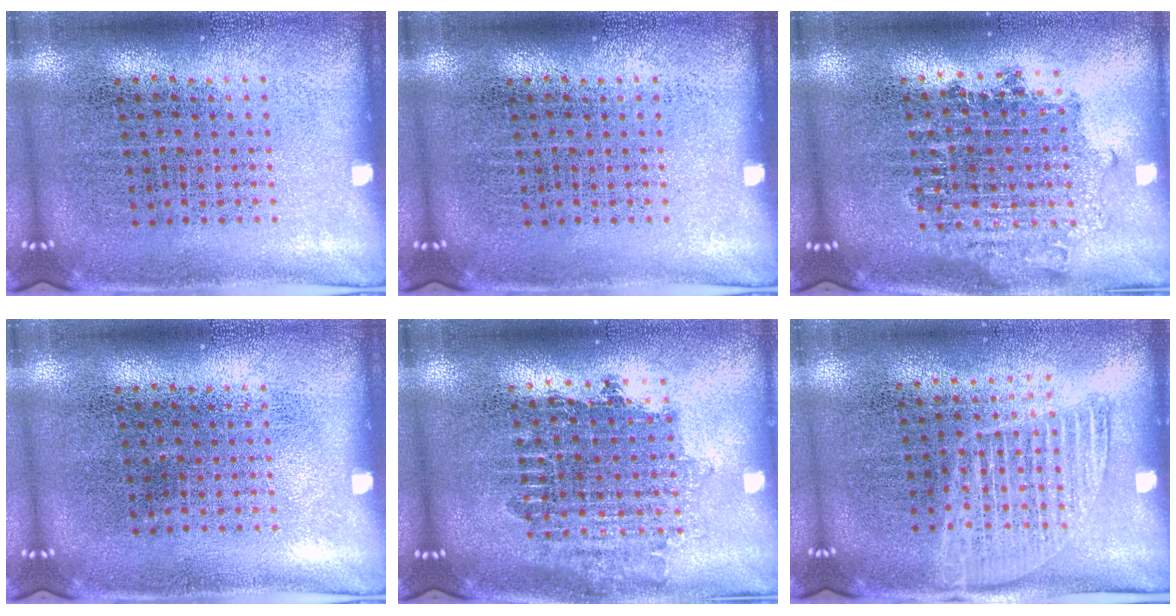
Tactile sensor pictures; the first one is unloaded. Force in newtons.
{"total": 0.0}
{"total": 1.7, "press": 1.4, "slide": 1.0}
{"total": 0.0}
{"total": 1.7, "press": 1.4, "slide": 1.0}
{"total": 1.3, "press": 1.1, "slide": 0.5}